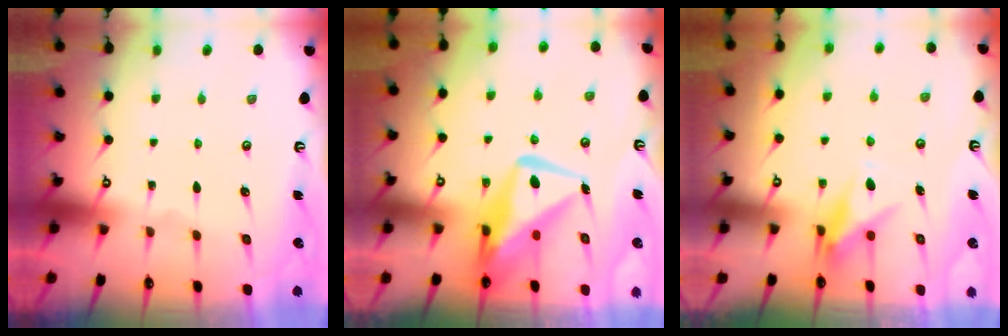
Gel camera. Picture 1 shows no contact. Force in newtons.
{"total": 14.2, "press": 14.0, "slide": 2.0}
{"total": 9.5, "press": 9.5, "slide": 0.8}